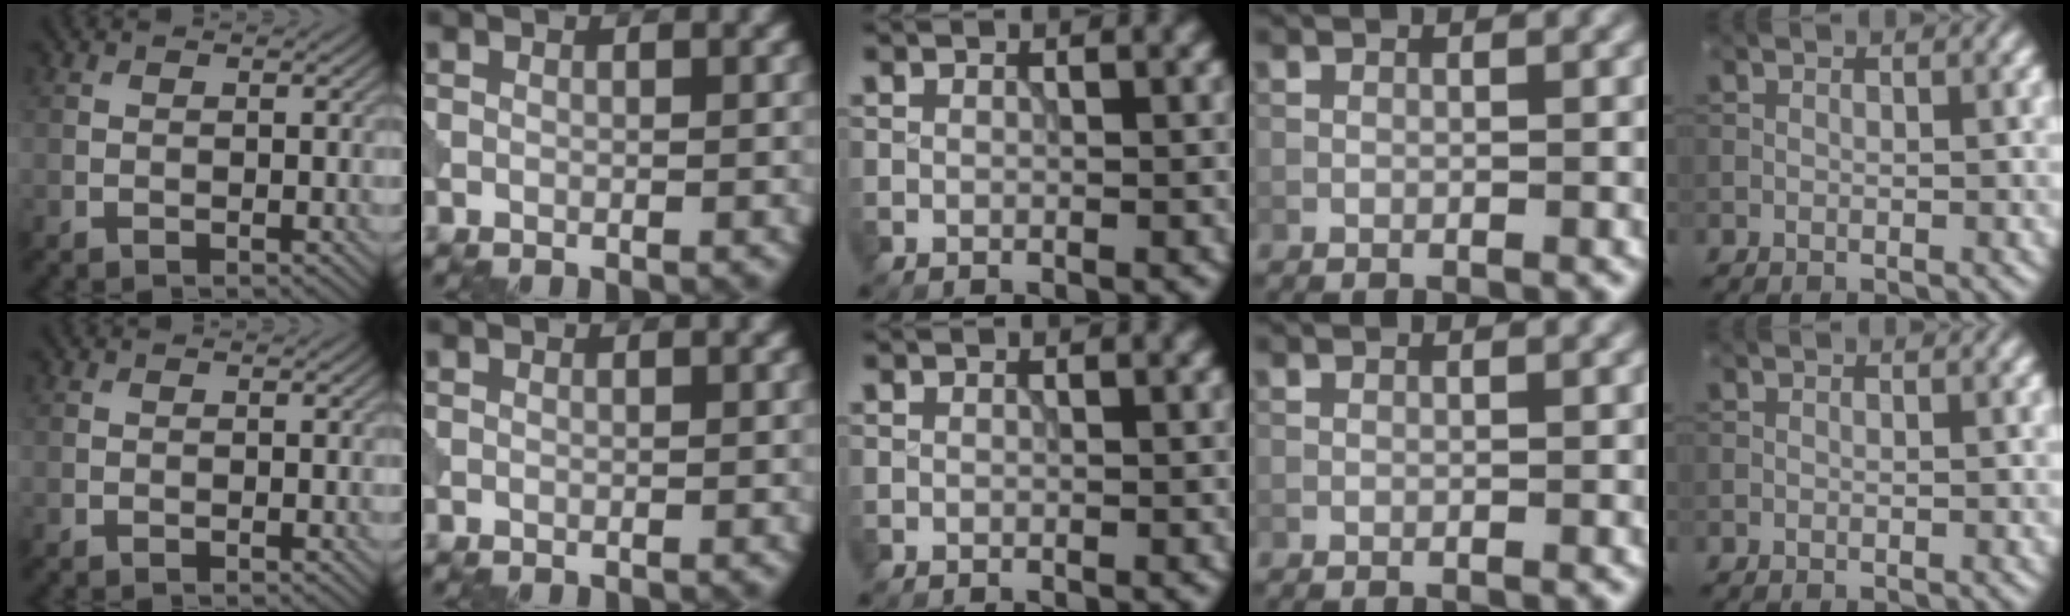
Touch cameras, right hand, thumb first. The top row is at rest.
{}